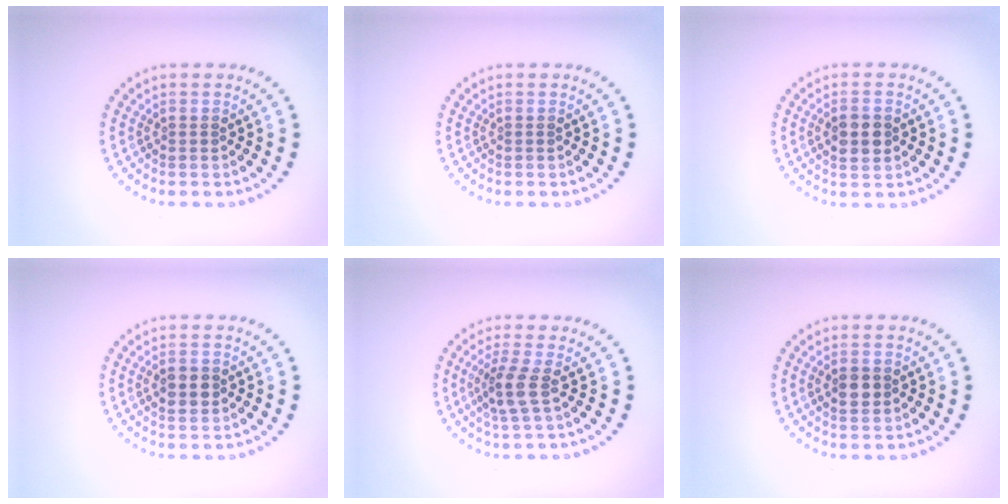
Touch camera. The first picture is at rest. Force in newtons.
{"total": 0.0}
{"total": 2.9, "press": 2.9, "slide": 0.1}
{"total": 2.4, "press": 2.4, "slide": 0.1}
{"total": 2.5, "press": 1.9, "slide": 1.7}
{"total": 1.9, "press": 1.9, "slide": 0.2}